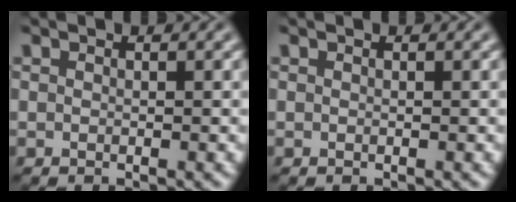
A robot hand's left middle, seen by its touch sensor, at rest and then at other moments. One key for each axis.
{"total": 0.0}